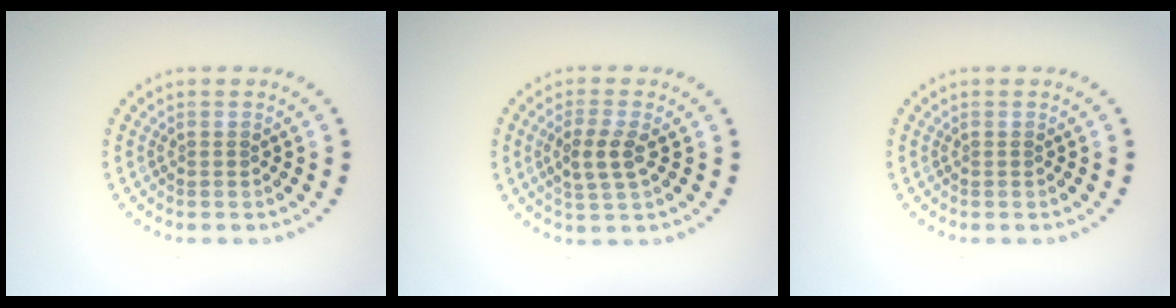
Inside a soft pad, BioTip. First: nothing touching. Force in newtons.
{"total": 2.7, "press": 2.5, "slide": 1.0}
{"total": 0.0}